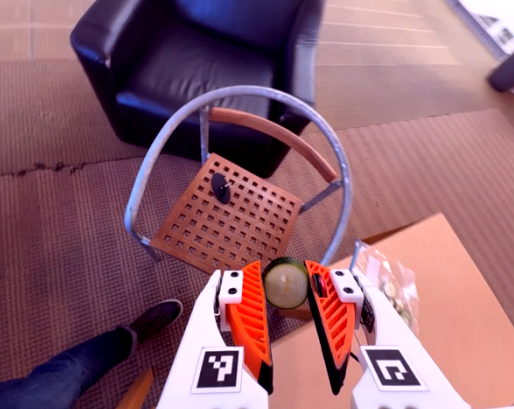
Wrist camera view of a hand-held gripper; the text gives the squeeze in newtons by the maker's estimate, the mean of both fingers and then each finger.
{"total": 6.8, "left": 6.6, "right": 7.0}